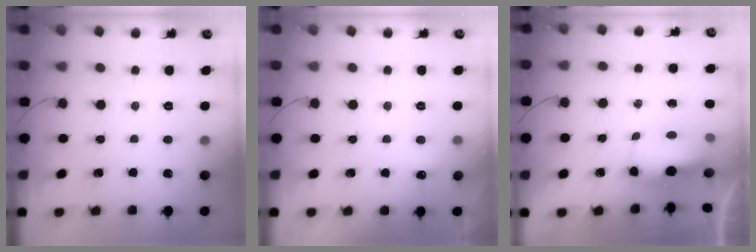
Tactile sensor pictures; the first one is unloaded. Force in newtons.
{"total": 8.9, "press": 3.0, "slide": 8.4}
{"total": 6.4, "press": 6.4, "slide": 0.6}